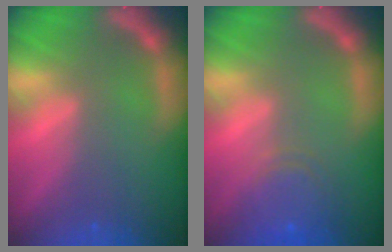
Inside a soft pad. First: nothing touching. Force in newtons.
{"total": 5.1}